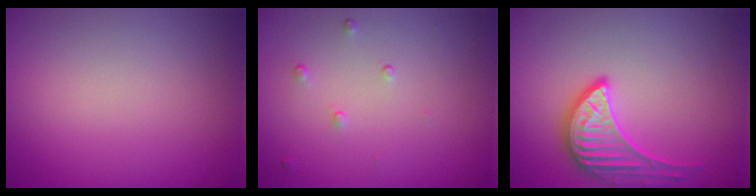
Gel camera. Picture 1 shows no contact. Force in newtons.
{"total": 0.7, "press": 0.5, "slide": 0.5}
{"total": 3.3, "press": 3.1, "slide": 1.2}